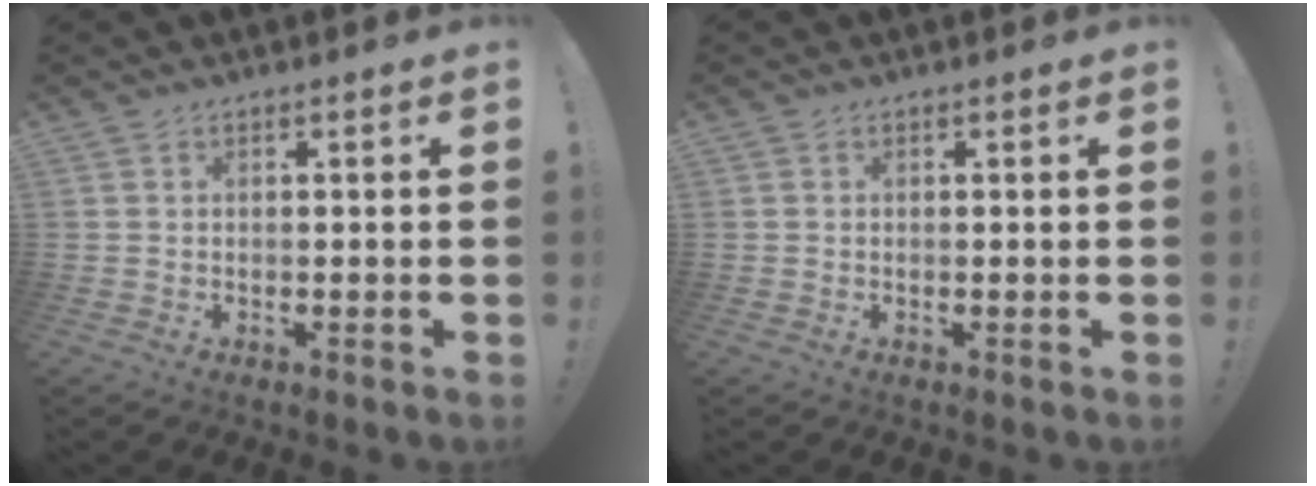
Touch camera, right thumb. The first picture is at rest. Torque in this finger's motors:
{"motor_torque": [0.13, 0.16, 0.06, -0.07, 0.00]}